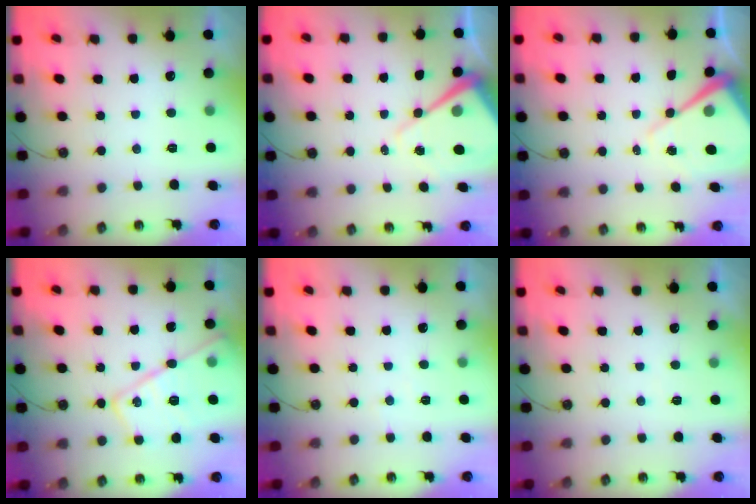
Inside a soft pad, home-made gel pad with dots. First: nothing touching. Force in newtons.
{"total": 10.6, "press": 10.6, "slide": 0.9}
{"total": 10.6, "press": 10.6, "slide": 0.9}
{"total": 17.8, "press": 17.7, "slide": 1.9}
{"total": 2.2, "press": 2.2, "slide": 0.4}
{"total": 2.7, "press": 2.7, "slide": 0.6}